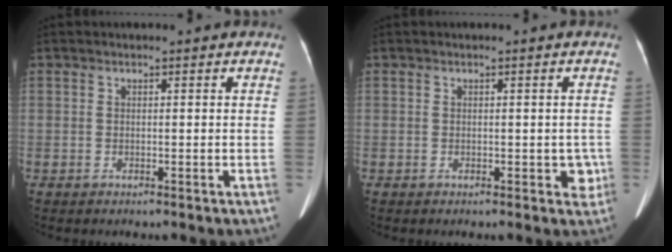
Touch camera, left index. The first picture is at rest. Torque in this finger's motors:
{"motor_torque": [-0.05, -0.02, -0.04, 0.00]}